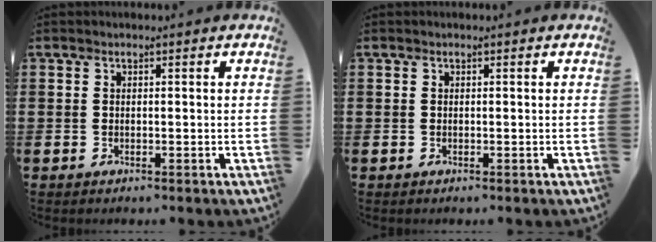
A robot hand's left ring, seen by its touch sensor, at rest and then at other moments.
{"total": 0.0}